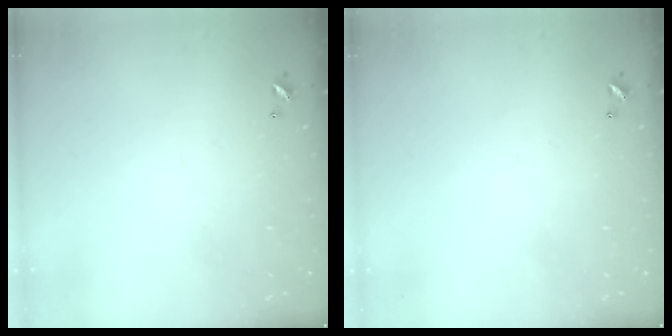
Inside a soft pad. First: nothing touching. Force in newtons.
{"total": 0.0}